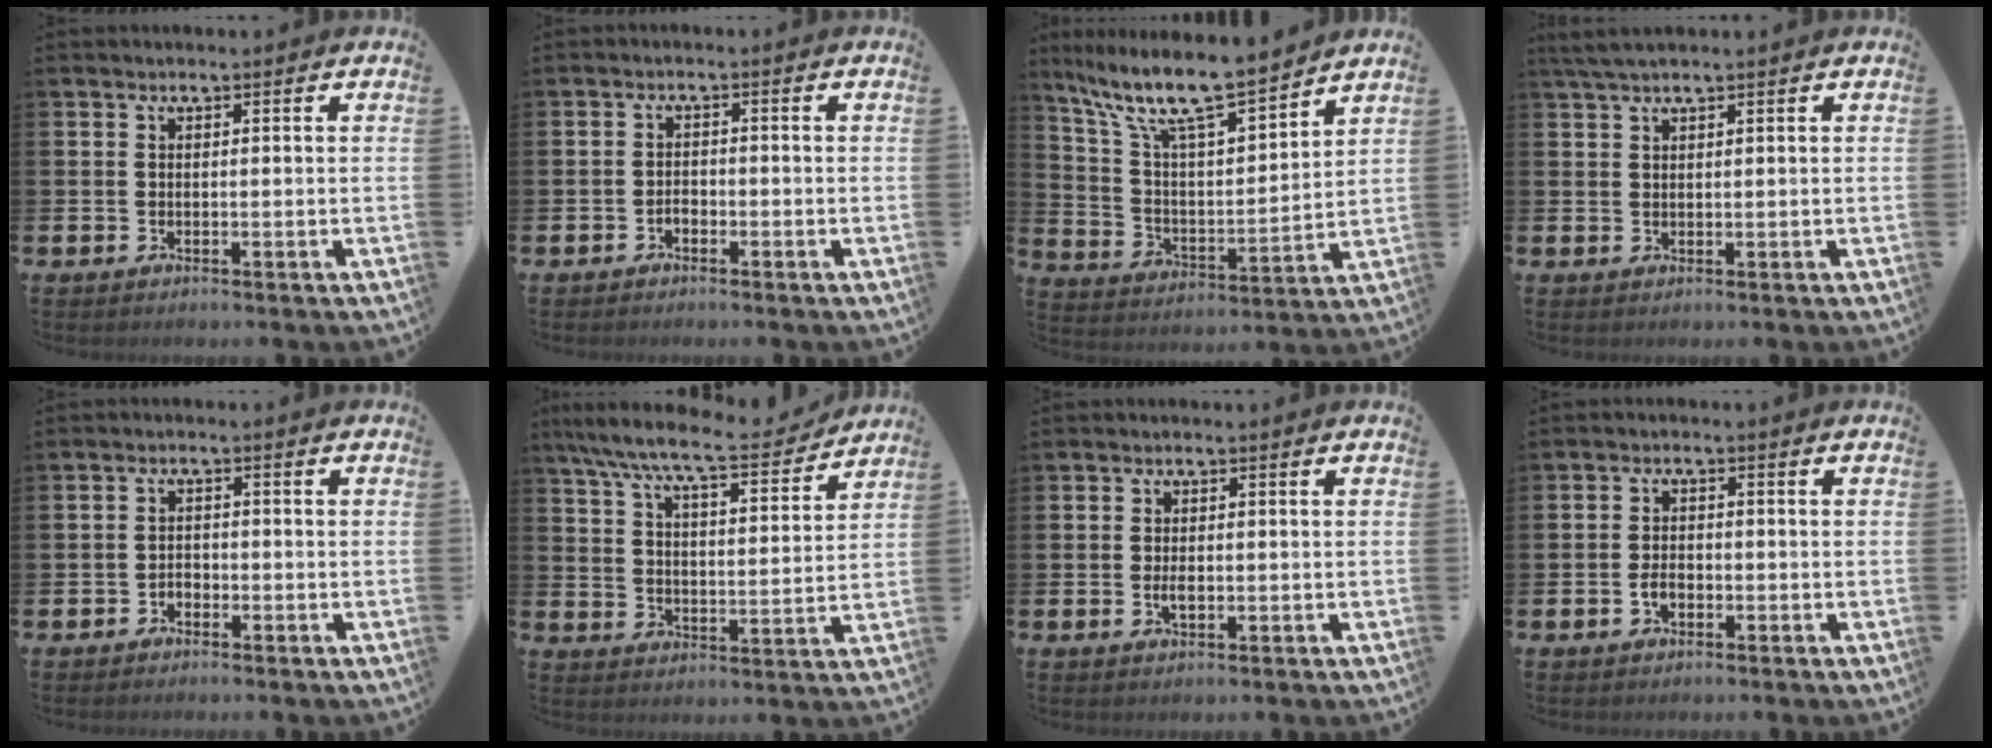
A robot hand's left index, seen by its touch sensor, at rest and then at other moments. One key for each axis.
{"total": 1.3, "fx": -0.9, "fy": 0.8, "fz": 0.5, "tx": -0.019, "ty": 0.004, "tz": -0.016}
{"total": 11.1, "fx": 9.6, "fy": 1.6, "fz": 5.3, "tx": -0.138, "ty": -0.064, "tz": 0.163}
{"total": 2.4, "fx": 2.0, "fy": 0.4, "fz": 1.4, "tx": -0.036, "ty": 0.005, "tz": 0.037}
{"total": 1.4, "fx": -1.1, "fy": 0.9, "fz": 0.2, "tx": -0.007, "ty": 0.003, "tz": -0.024}
{"total": 9.0, "fx": 8.2, "fy": 1.0, "fz": 3.6, "tx": -0.106, "ty": -0.049, "tz": 0.141}
{"total": 1.6, "fx": -0.2, "fy": 0.7, "fz": 1.4, "tx": -0.028, "ty": 0.002, "tz": -0.005}
{"total": 2.0, "fx": -0.8, "fy": 1.3, "fz": 1.4, "tx": -0.027, "ty": 0.003, "tz": -0.016}